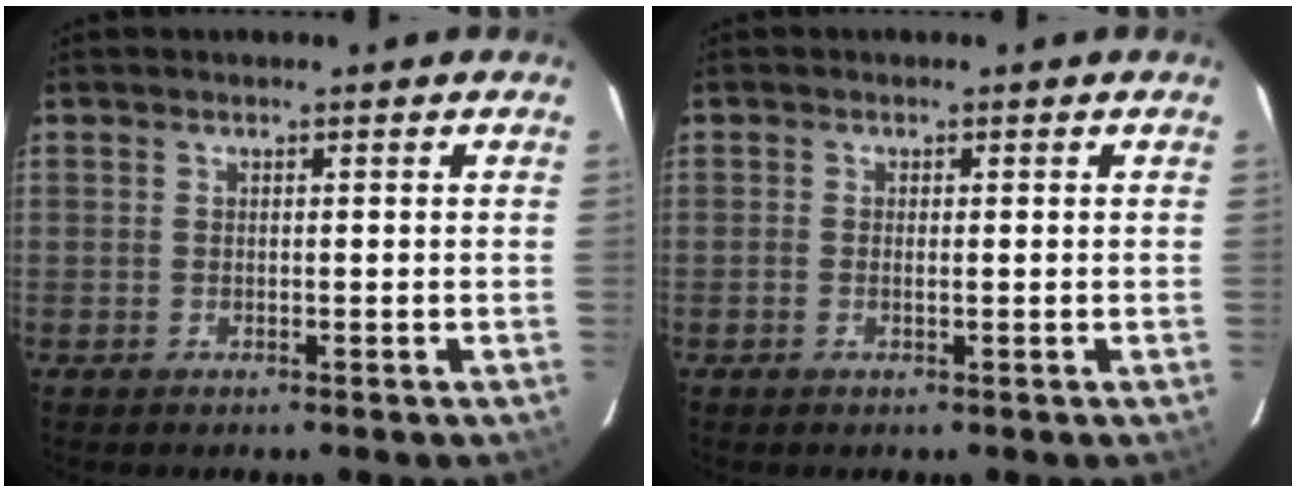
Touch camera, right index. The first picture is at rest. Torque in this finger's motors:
{"motor_torque": [-0.10, 0.10, -0.02, 0.00]}